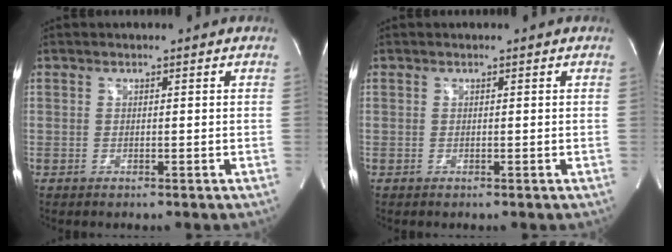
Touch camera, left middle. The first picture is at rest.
{"total": 0.0}